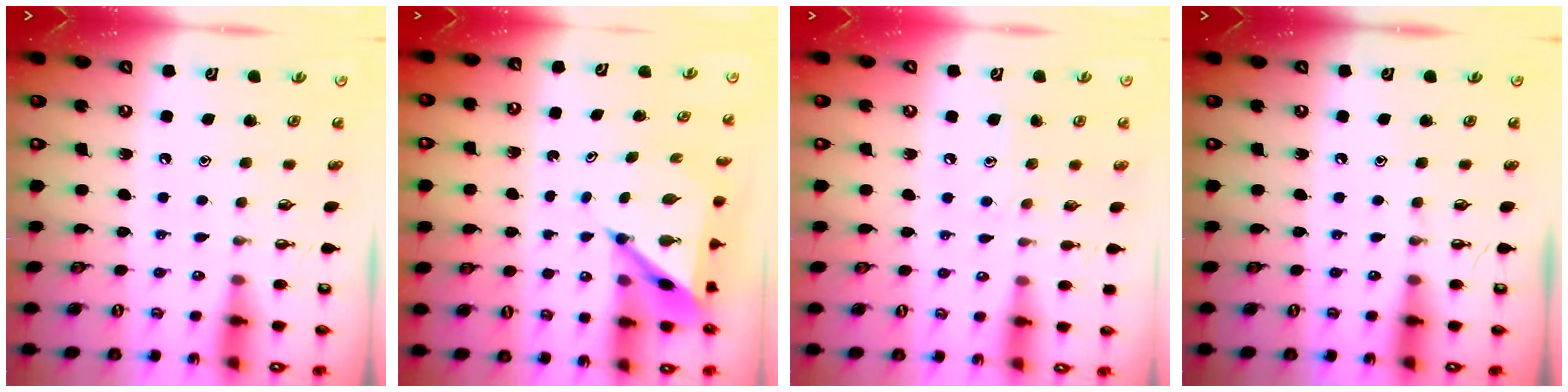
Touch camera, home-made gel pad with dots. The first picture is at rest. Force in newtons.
{"total": 6.8, "press": 6.8, "slide": 0.7}
{"total": 5.6, "press": 5.6, "slide": 0.6}
{"total": 0.0}